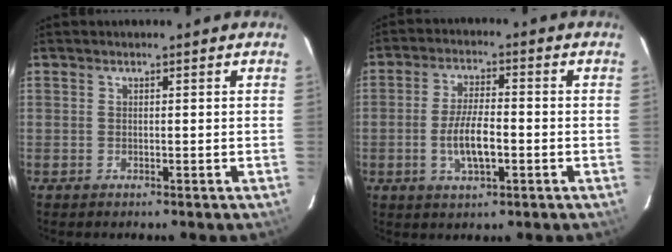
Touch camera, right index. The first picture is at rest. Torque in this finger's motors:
{"motor_torque": [0.22, -0.14, 0.36, 0.07]}